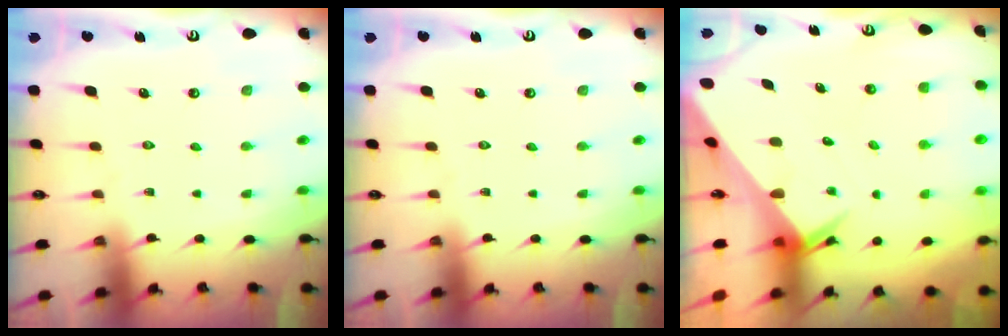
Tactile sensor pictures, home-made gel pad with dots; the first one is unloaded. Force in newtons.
{"total": 0.0}
{"total": 4.9, "press": 4.9, "slide": 0.4}